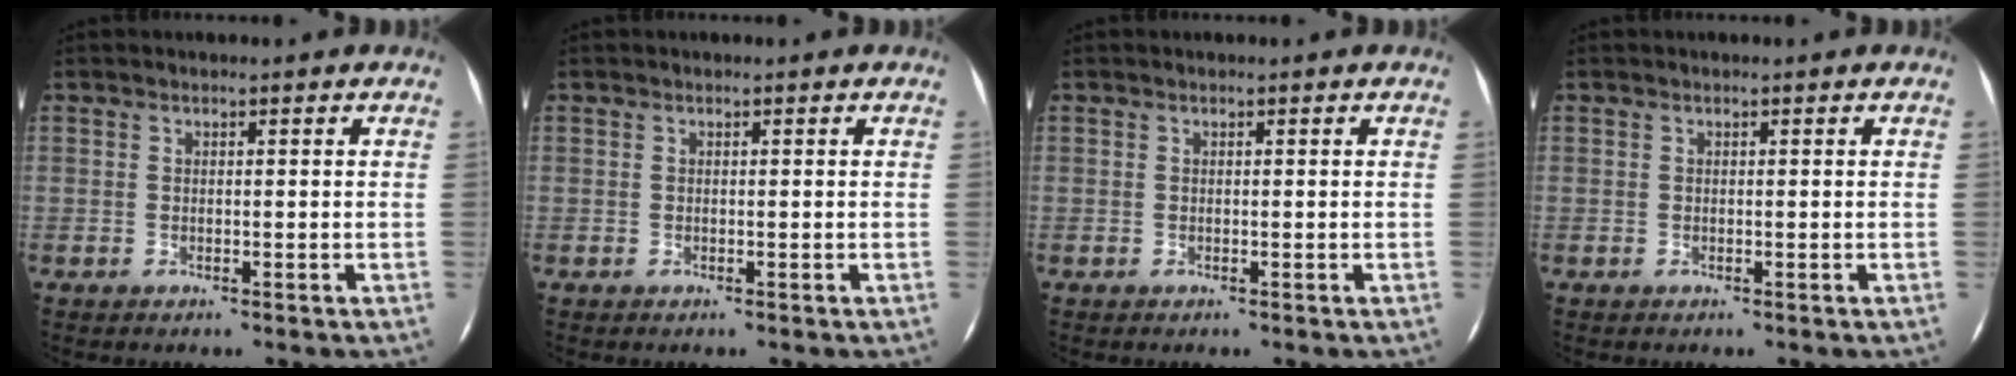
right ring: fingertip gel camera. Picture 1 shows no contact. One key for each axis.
{"total": 0.0}
{"total": 0.0}
{"total": 0.0}